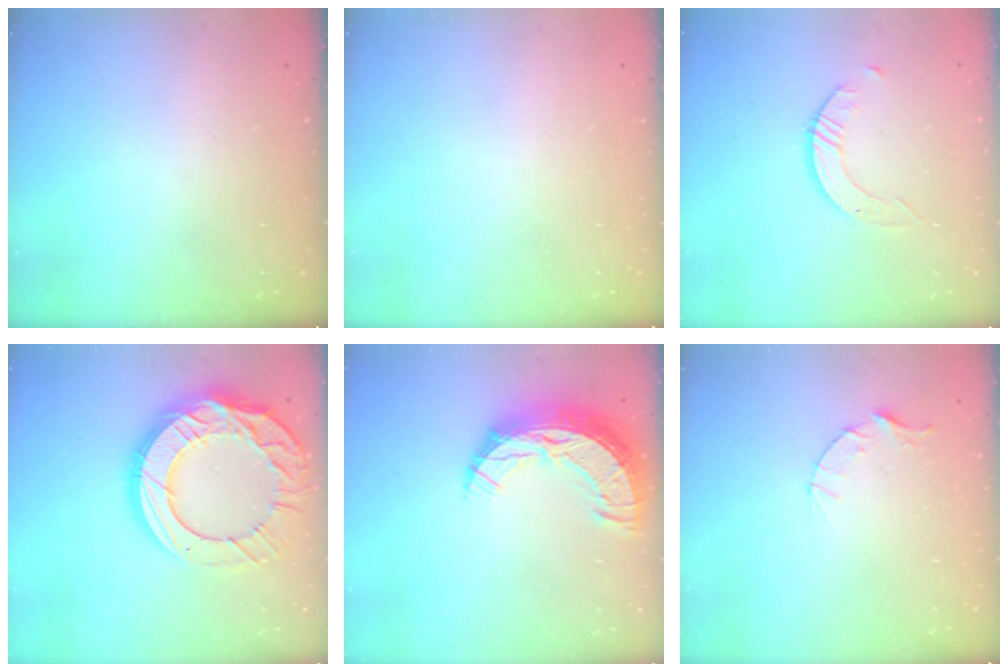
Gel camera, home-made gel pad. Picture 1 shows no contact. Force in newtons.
{"total": 0.0}
{"total": 2.4, "press": 2.4, "slide": 0.3}
{"total": 24.9, "press": 24.8, "slide": 2.4}
{"total": 14.4, "press": 14.3, "slide": 1.2}
{"total": 3.5, "press": 3.5, "slide": 0.4}